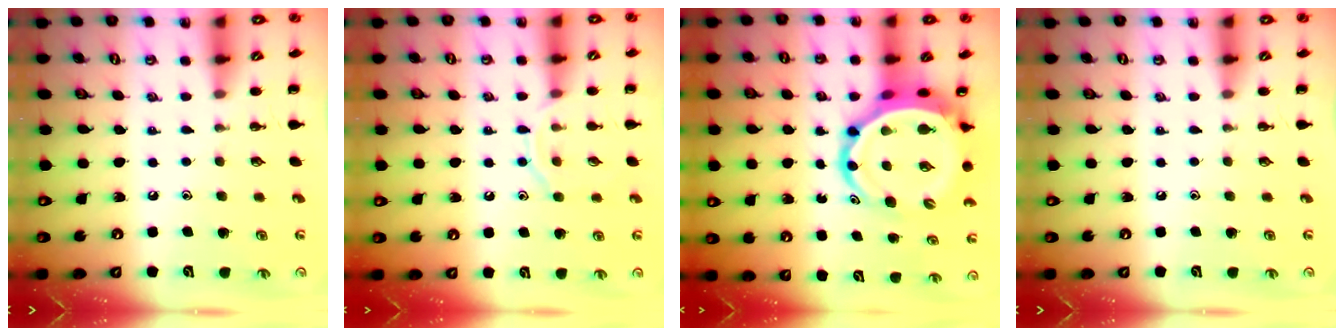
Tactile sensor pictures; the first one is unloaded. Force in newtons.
{"total": 7.9, "press": 7.8, "slide": 1.0}
{"total": 9.1, "press": 8.7, "slide": 2.5}
{"total": 0.0}